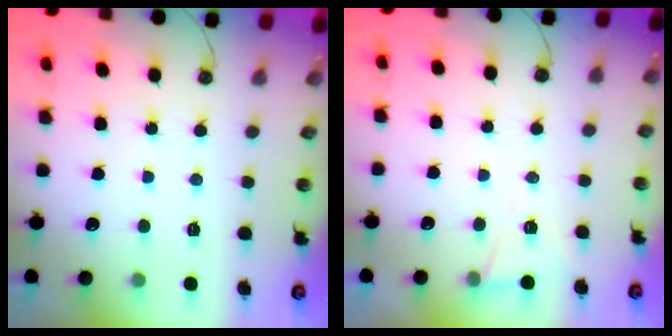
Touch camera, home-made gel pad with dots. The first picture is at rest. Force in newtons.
{"total": 5.3, "press": 3.2, "slide": 4.2}